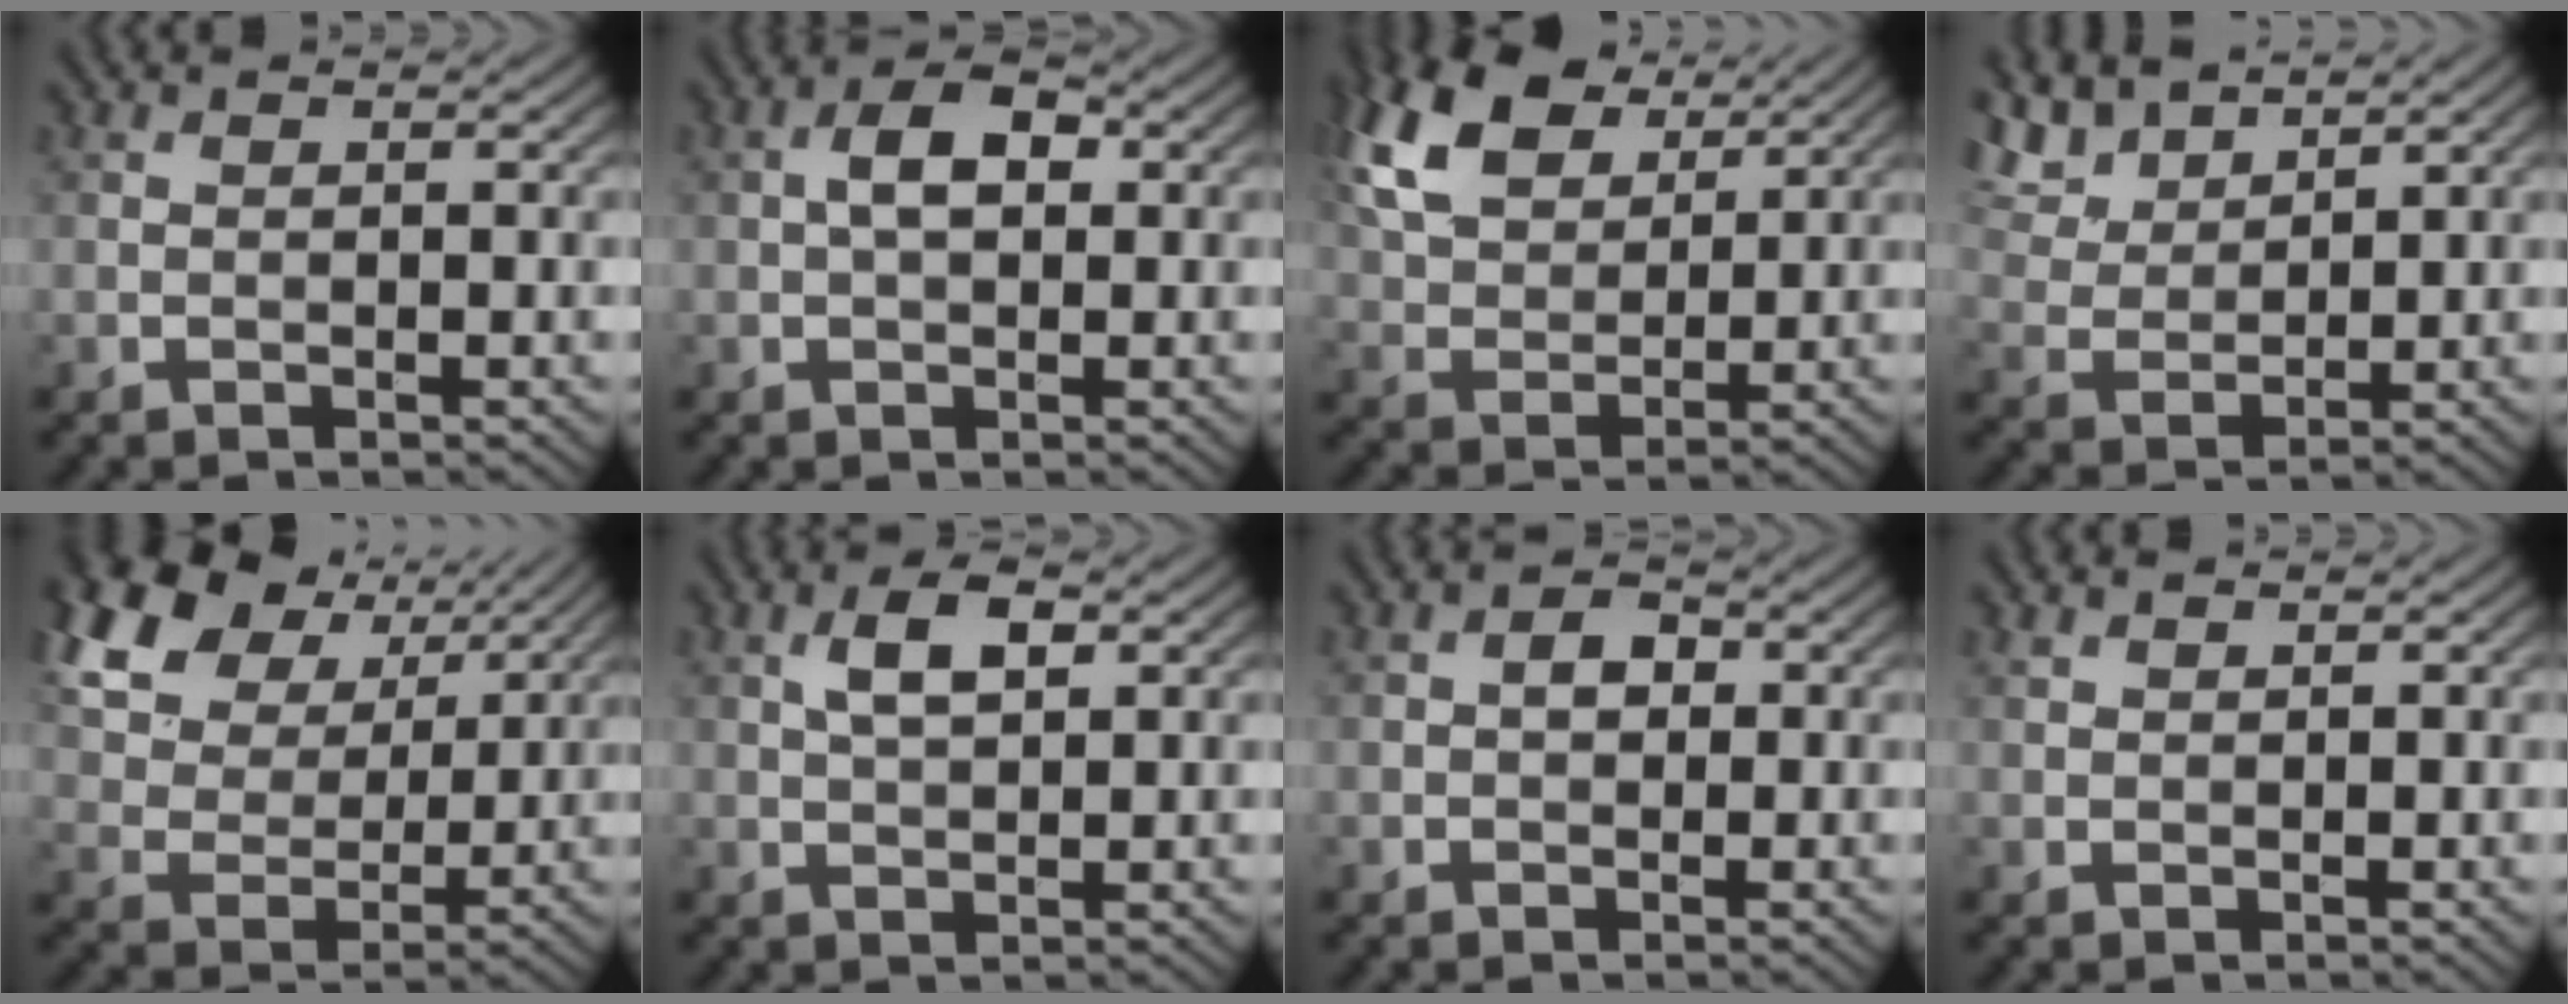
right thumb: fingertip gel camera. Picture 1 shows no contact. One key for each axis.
{"total": 4.2, "fx": 0.5, "fy": 2.3, "fz": 3.4, "tx": -0.064, "ty": 0.009, "tz": 0.003}
{"total": 12.5, "fx": 6.8, "fy": 7.2, "fz": 7.6, "tx": -0.197, "ty": 0.025, "tz": 0.132}
{"total": 7.0, "fx": 5.4, "fy": 2.8, "fz": 3.5, "tx": -0.091, "ty": 0.010, "tz": 0.108}
{"total": 16.5, "fx": 8.6, "fy": 10.8, "fz": 9.0, "tx": -0.247, "ty": 0.030, "tz": 0.185}
{"total": 4.2, "fx": 1.5, "fy": 1.9, "fz": 3.5, "tx": -0.073, "ty": 0.007, "tz": 0.028}
{"total": 2.2, "fx": 0.0, "fy": 1.6, "fz": 1.4, "tx": -0.026, "ty": 0.001, "tz": -0.005}
{"total": 0.7, "fx": 0.7, "fy": 0.2, "fz": 0.2, "tx": -0.009, "ty": 0.001, "tz": 0.016}